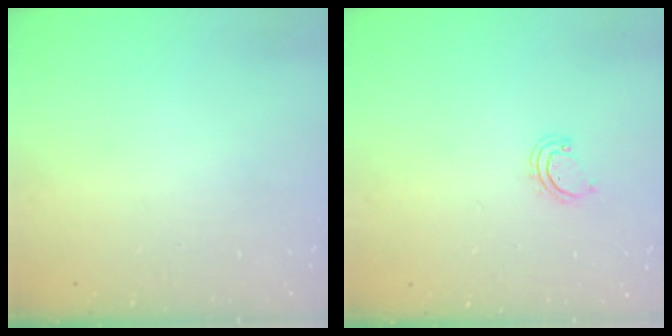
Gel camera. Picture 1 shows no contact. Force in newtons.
{"total": 2.9, "press": 2.9, "slide": 0.3}